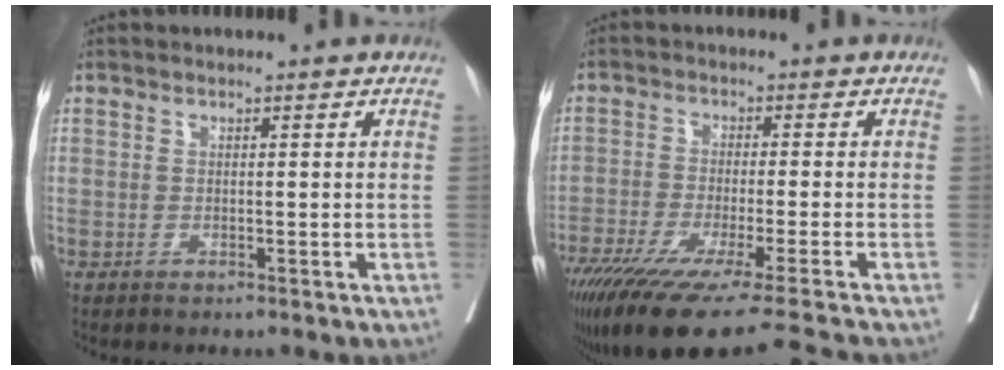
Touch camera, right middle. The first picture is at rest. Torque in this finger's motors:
{"motor_torque": [1.12, -1.01, 0.39, 0.15]}